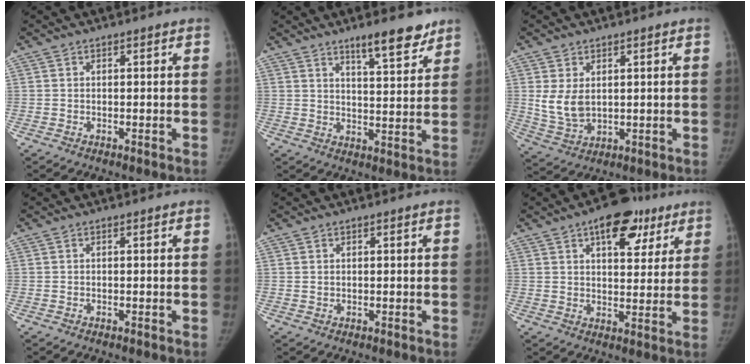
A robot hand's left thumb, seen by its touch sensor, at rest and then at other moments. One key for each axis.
{"total": 8.9, "fx": 6.6, "fy": 2.1, "fz": 5.5, "tx": -0.060, "ty": -0.047, "tz": 0.101}
{"total": 6.5, "fx": 1.4, "fy": 4.4, "fz": 4.5, "tx": -0.078, "ty": -0.014, "tz": 0.043}
{"total": 0.0}
{"total": 0.5, "fx": 0.3, "fy": 0.4, "fz": 0.1, "tx": 0.006, "ty": -0.001, "tz": 0.004}
{"total": 12.6, "fx": 6.9, "fy": 6.6, "fz": 8.1, "tx": -0.068, "ty": -0.018, "tz": 0.095}